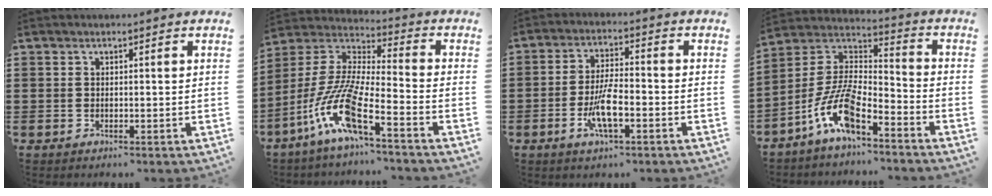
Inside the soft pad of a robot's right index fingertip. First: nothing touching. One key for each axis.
{"total": 11.8, "fx": -7.4, "fy": 0.8, "fz": 9.2, "tx": -0.229, "ty": -0.029, "tz": -0.157}
{"total": 7.0, "fx": -2.5, "fy": 1.8, "fz": 6.2, "tx": -0.137, "ty": -0.014, "tz": -0.049}
{"total": 10.2, "fx": -6.6, "fy": 2.9, "fz": 7.3, "tx": -0.174, "ty": -0.015, "tz": -0.131}